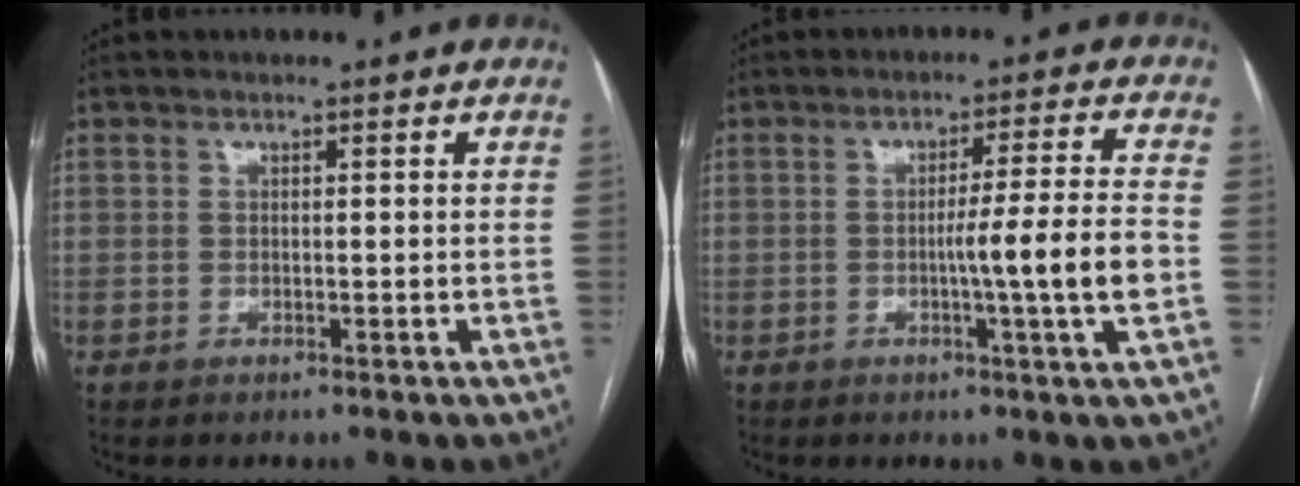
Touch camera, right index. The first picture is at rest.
{"total": 8.6, "force": [-1.8, -1.6, 8.2], "torque": [-0.124, -0.006, -0.028]}